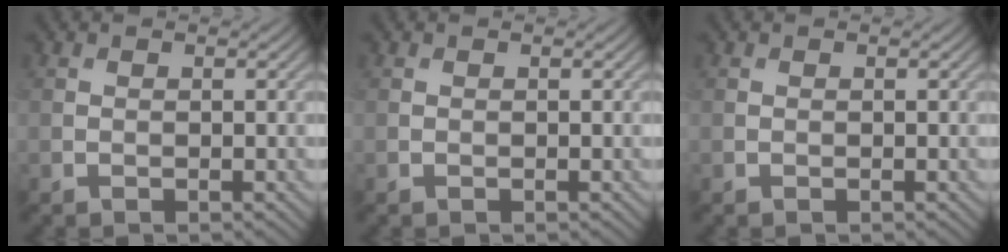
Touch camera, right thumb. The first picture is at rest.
{"total": 0.0}
{"total": 0.0}